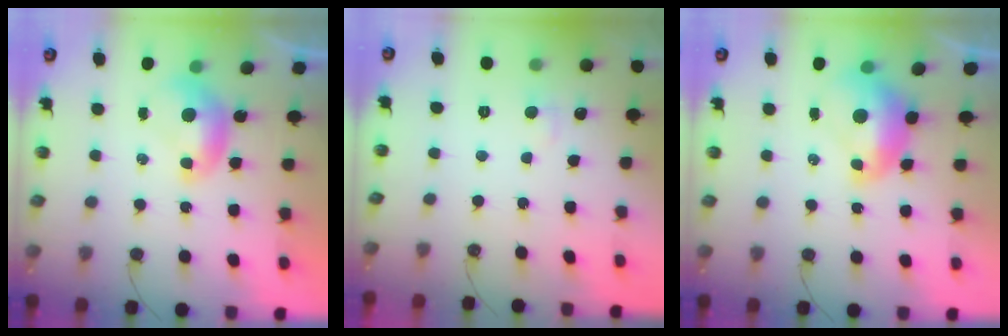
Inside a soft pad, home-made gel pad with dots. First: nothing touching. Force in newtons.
{"total": 1.5, "press": 1.2, "slide": 0.8}
{"total": 2.6, "press": 2.5, "slide": 0.7}